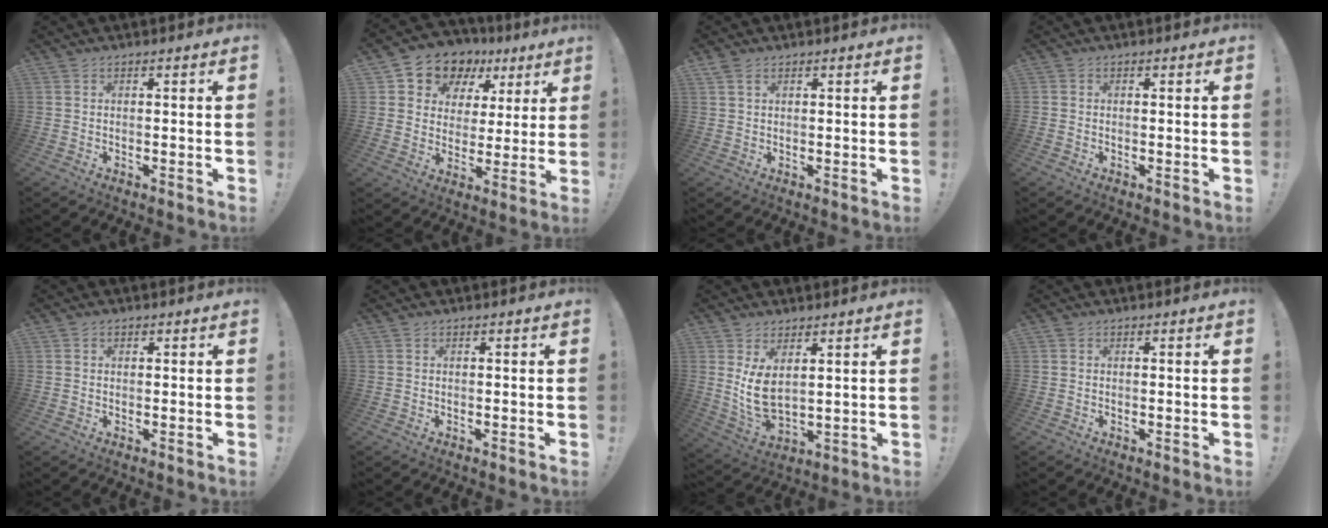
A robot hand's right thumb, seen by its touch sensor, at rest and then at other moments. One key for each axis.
{"total": 9.8, "fx": 5.5, "fy": 7.5, "fz": 3.0, "tx": -0.051, "ty": -0.042, "tz": 0.103}
{"total": 2.0, "fx": 1.1, "fy": 1.1, "fz": 1.2, "tx": -0.019, "ty": 0.001, "tz": 0.020}
{"total": 0.6, "fx": -0.3, "fy": 0.4, "fz": 0.0, "tx": -0.007, "ty": 0.004, "tz": -0.004}
{"total": 0.9, "fx": 0.4, "fy": 0.7, "fz": 0.2, "tx": 0.005, "ty": -0.001, "tz": 0.006}
{"total": 0.0}
{"total": 8.3, "fx": 3.3, "fy": 3.9, "fz": 6.5, "tx": -0.136, "ty": -0.030, "tz": 0.063}
{"total": 0.0}